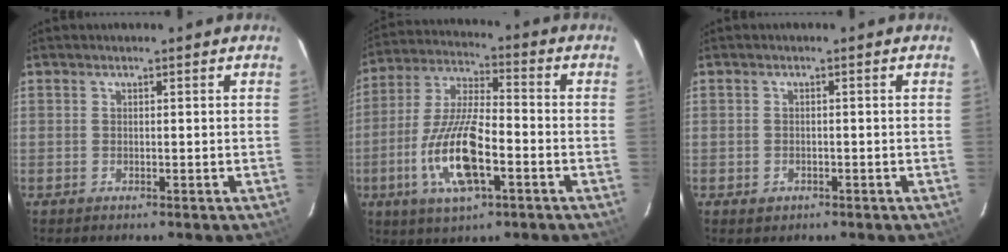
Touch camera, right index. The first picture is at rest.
{"total": 15.0, "force": [-5.2, 4.9, 13.2], "torque": [-0.281, -0.009, -0.098]}
{"total": 1.7, "force": [-0.9, 1.4, 0.4], "torque": [-0.007, -0.001, -0.010]}